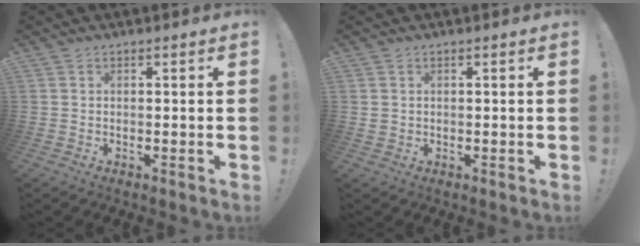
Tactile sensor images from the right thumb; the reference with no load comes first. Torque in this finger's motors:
{"motor_torque": [-0.10, -0.01, -0.02, 0.06, 0.01]}